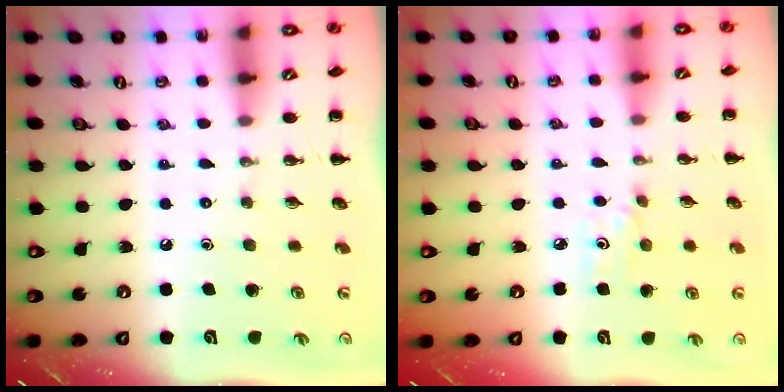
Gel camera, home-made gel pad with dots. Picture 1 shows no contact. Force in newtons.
{"total": 4.0, "press": 3.7, "slide": 1.6}